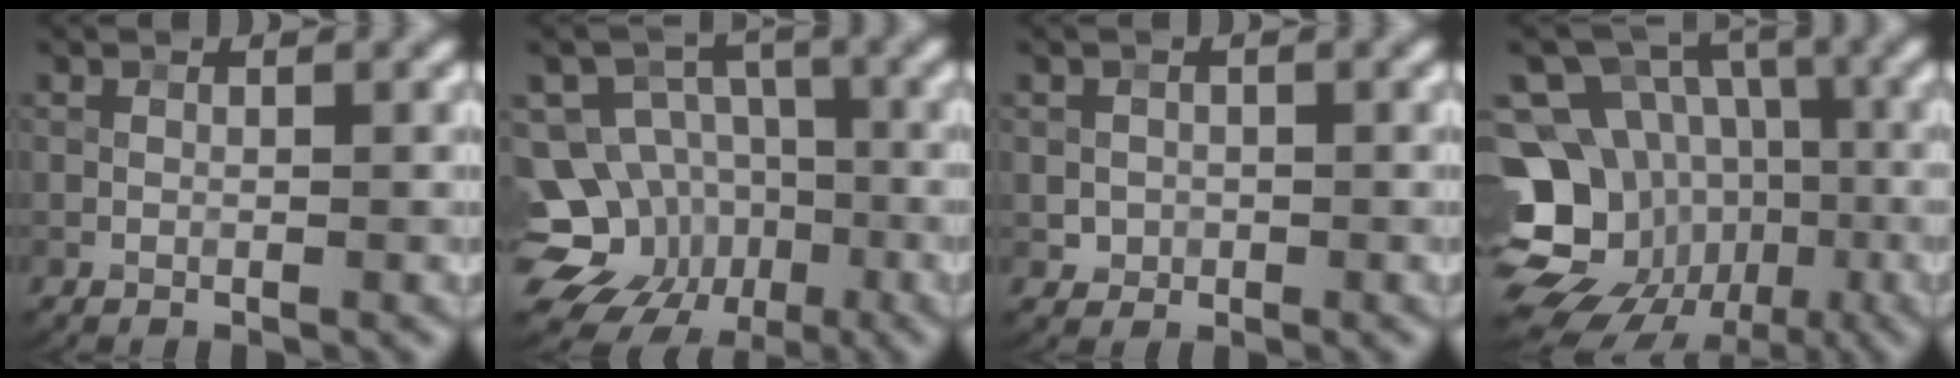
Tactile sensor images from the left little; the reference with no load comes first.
{"total": 13.8, "force": [-5.2, 12.0, 4.5], "torque": [-0.083, -0.016, -0.097]}
{"total": 1.1, "force": [0.0, 1.1, 0.1], "torque": [0.003, -0.004, 0.003]}
{"total": 15.5, "force": [-5.7, 12.9, 6.4], "torque": [-0.129, -0.006, -0.101]}